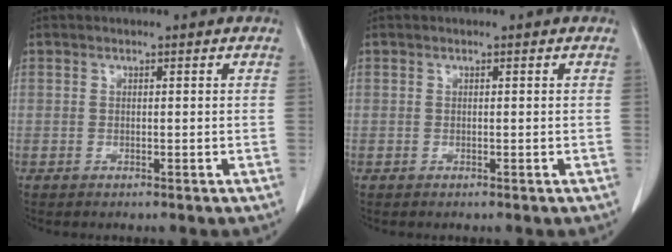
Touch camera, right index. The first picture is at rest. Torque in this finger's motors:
{"motor_torque": [0.00, 0.00, 0.00, 0.00]}